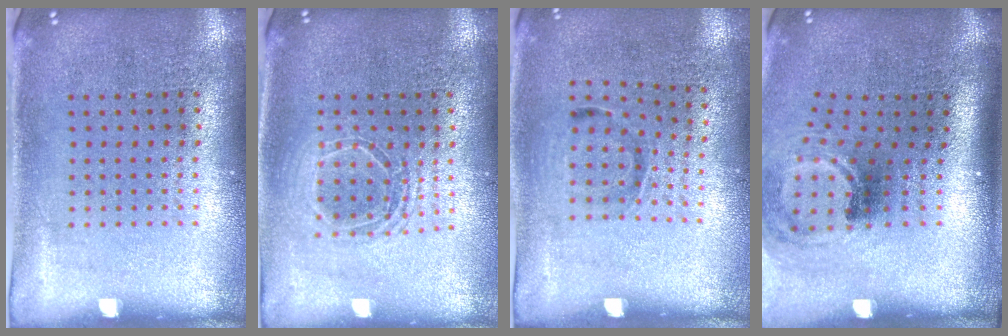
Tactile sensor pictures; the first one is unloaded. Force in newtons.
{"total": 1.7, "press": 1.4, "slide": 0.9}
{"total": 0.9, "press": 0.7, "slide": 0.6}
{"total": 2.0, "press": 1.3, "slide": 1.5}